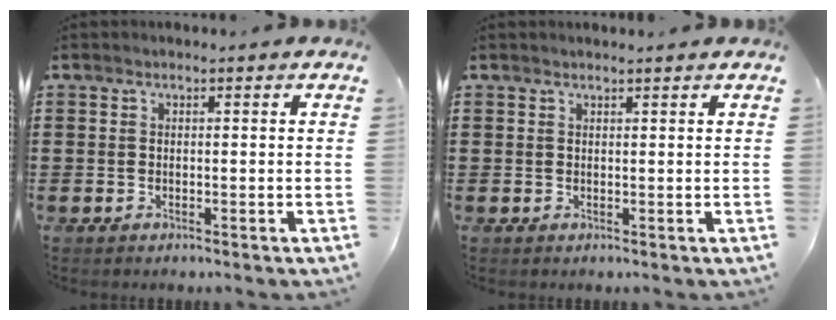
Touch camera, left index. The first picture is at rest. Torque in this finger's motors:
{"motor_torque": [0.02, -0.02, -0.02, -0.01]}